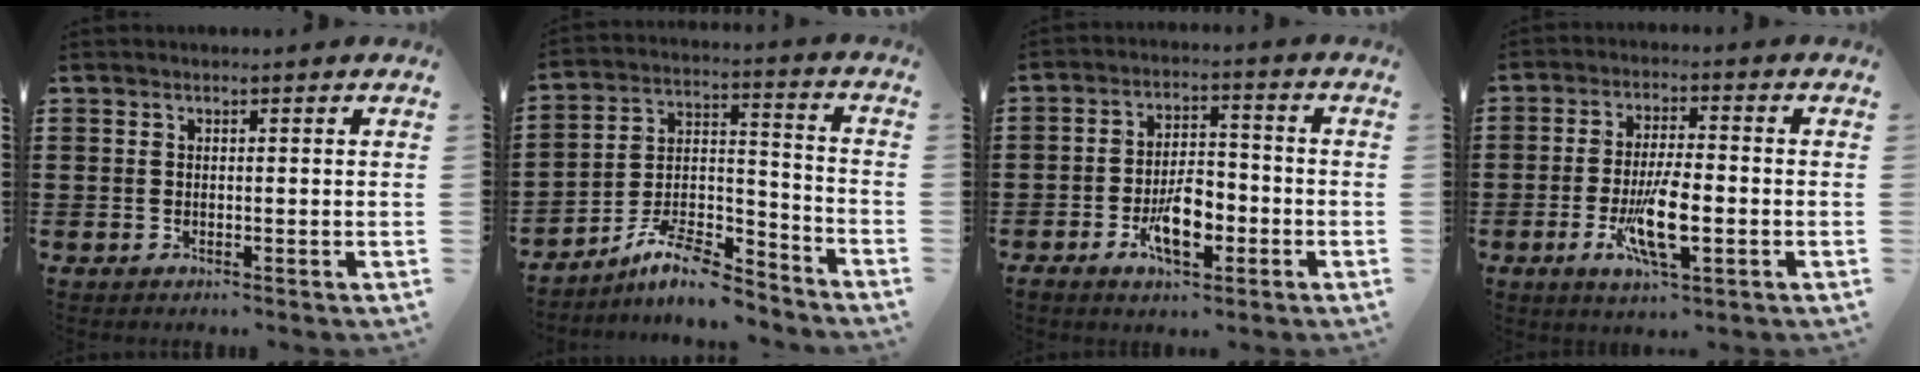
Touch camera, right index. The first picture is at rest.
{"total": 10.0, "force": [-8.5, 2.2, 4.8], "torque": [-0.091, 0.020, -0.163]}
{"total": 7.5, "force": [-2.9, 3.4, 6.0], "torque": [-0.116, 0.002, -0.052]}
{"total": 9.2, "force": [-2.9, 2.6, 8.3], "torque": [-0.174, -0.015, -0.052]}